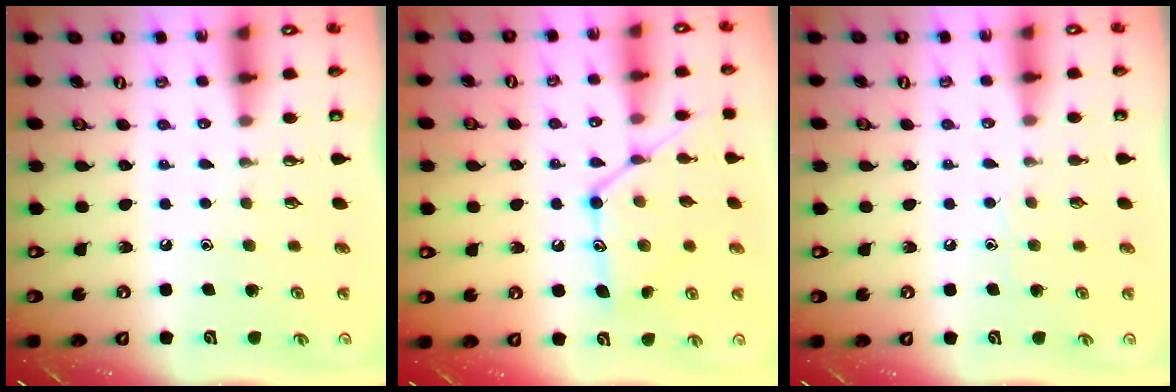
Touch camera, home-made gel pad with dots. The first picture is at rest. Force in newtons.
{"total": 15.7, "press": 15.6, "slide": 1.1}
{"total": 5.1, "press": 5.0, "slide": 0.6}